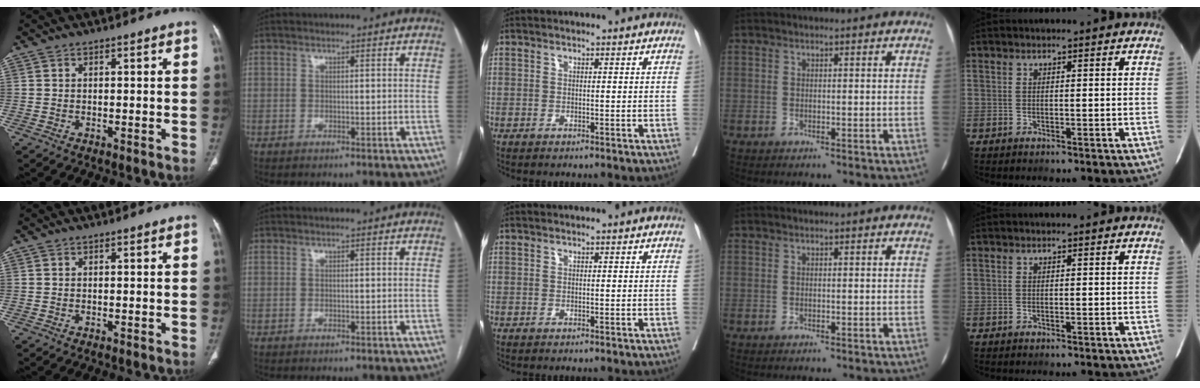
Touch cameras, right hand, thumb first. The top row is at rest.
{}